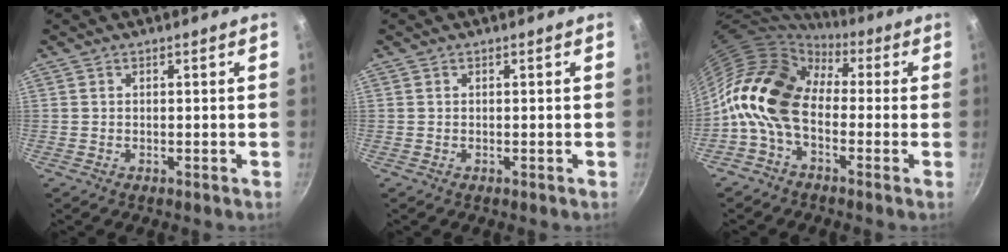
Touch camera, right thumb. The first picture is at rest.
{"total": 0.0}
{"total": 14.2, "force": [-0.4, 9.5, 10.6], "torque": [-0.176, 0.034, -0.032]}